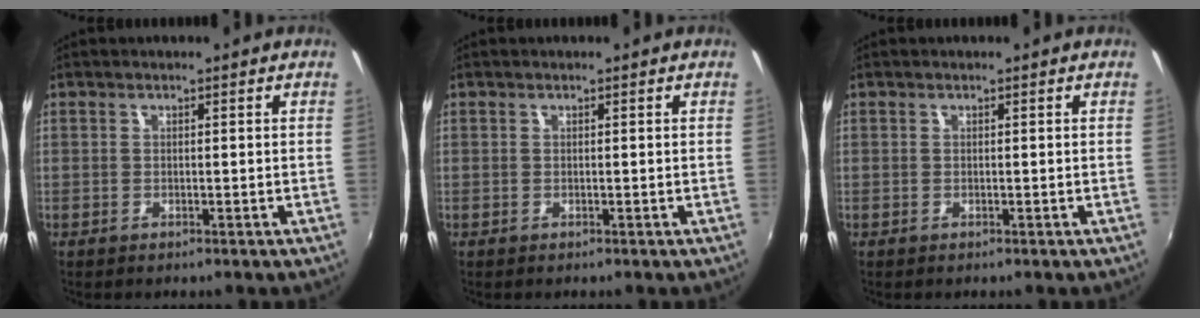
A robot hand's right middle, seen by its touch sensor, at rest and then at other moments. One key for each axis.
{"total": 0.0}
{"total": 0.0}